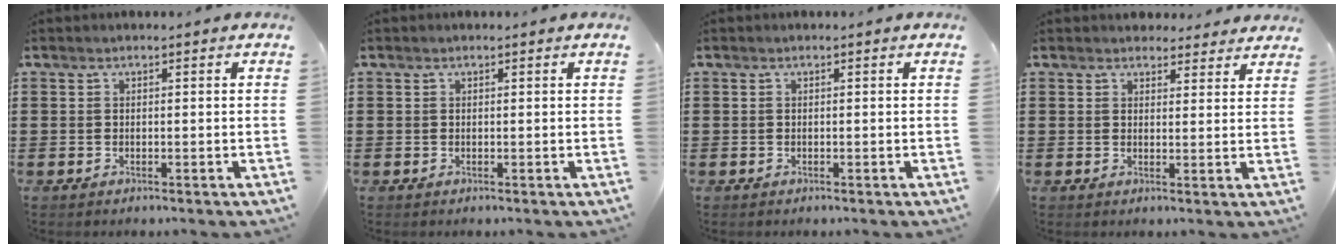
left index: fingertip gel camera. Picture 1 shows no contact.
{"total": 0.0}
{"total": 0.0}
{"total": 3.4, "force": [3.2, 0.9, 0.3], "torque": [-0.007, -0.010, 0.060]}